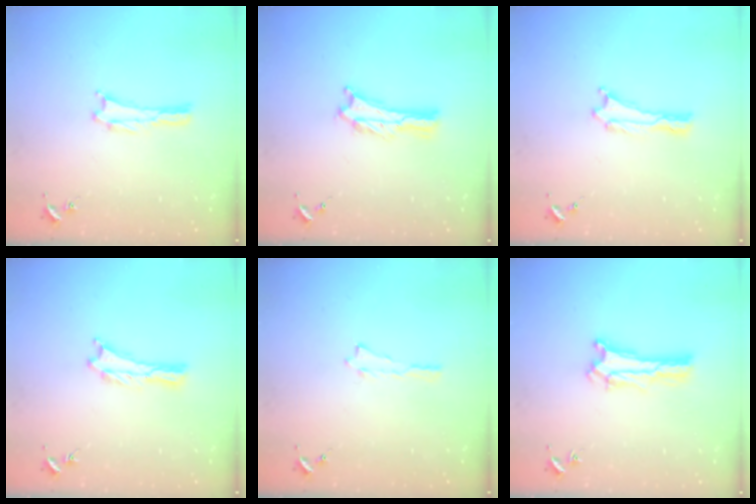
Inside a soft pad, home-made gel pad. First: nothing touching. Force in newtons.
{"total": 0.8, "press": 0.7, "slide": 0.2}
{"total": 0.0}
{"total": 0.0}
{"total": 0.0}
{"total": 0.9, "press": 0.9, "slide": 0.2}